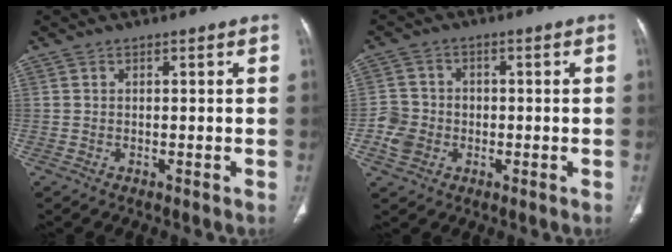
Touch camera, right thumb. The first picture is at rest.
{"total": 5.6, "force": [-1.4, 5.1, 2.0], "torque": [-0.021, 0.014, -0.028]}